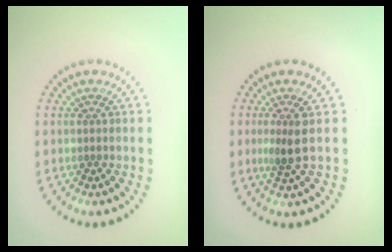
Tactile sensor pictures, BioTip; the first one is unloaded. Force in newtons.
{"total": 2.3, "press": 1.8, "slide": 1.5}